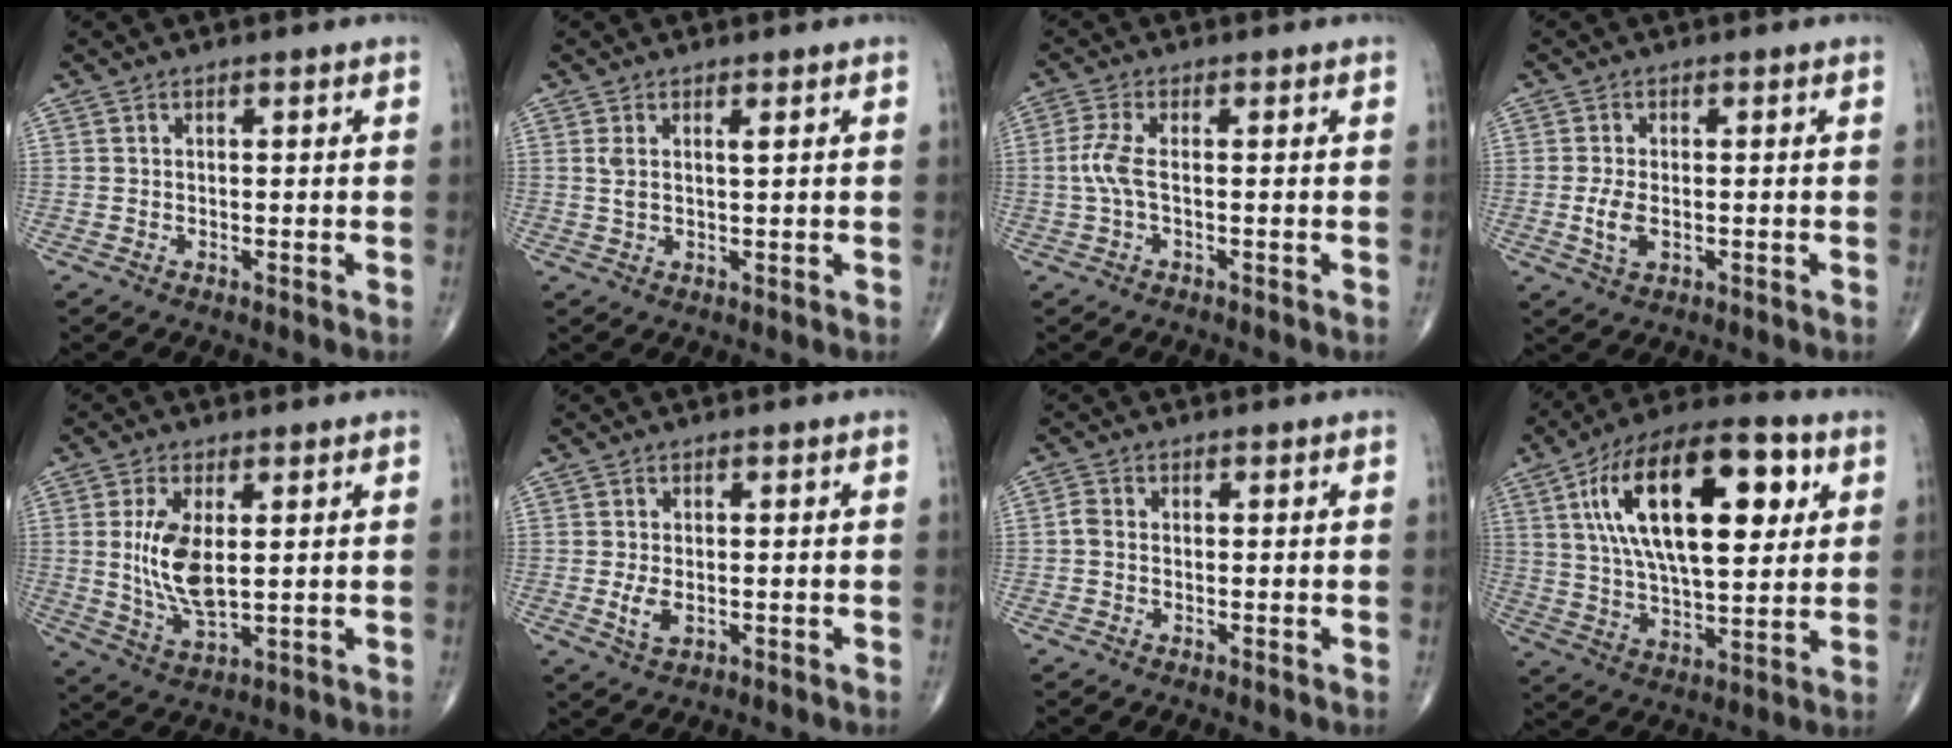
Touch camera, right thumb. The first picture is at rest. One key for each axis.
{"total": 2.3, "fx": 1.0, "fy": 0.5, "fz": 2.1, "tx": -0.045, "ty": 0.001, "tz": 0.023}
{"total": 3.9, "fx": -0.4, "fy": 1.1, "fz": 3.7, "tx": -0.104, "ty": 0.001, "tz": -0.013}
{"total": 4.0, "fx": -0.7, "fy": 2.1, "fz": 3.3, "tx": -0.071, "ty": -0.006, "tz": -0.012}
{"total": 10.0, "fx": 1.3, "fy": 4.5, "fz": 8.8, "tx": -0.174, "ty": -0.016, "tz": 0.035}
{"total": 3.3, "fx": -0.5, "fy": 1.8, "fz": 2.7, "tx": -0.056, "ty": -0.007, "tz": -0.007}
{"total": 1.5, "fx": -0.3, "fy": 1.1, "fz": 1.0, "tx": -0.018, "ty": 0.001, "tz": -0.010}
{"total": 25.5, "fx": 7.7, "fy": 11.3, "fz": 21.5, "tx": -0.351, "ty": -0.001, "tz": 0.122}